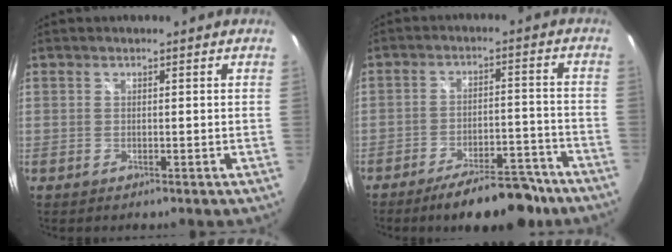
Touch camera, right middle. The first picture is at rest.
{"total": 12.9, "force": [-10.5, 3.8, 6.6], "torque": [-0.108, 0.004, -0.146]}